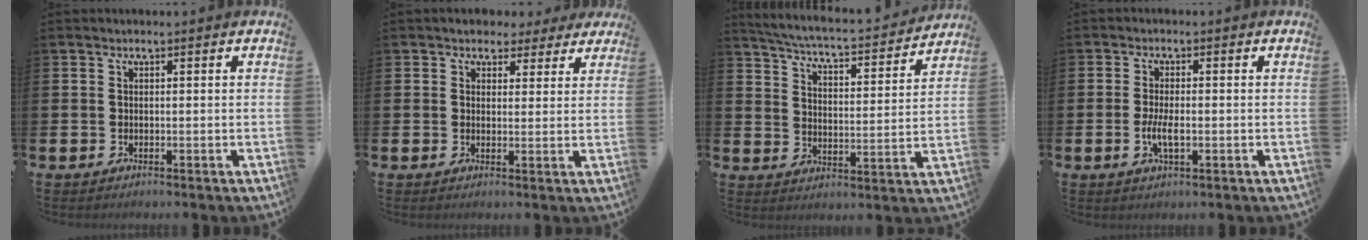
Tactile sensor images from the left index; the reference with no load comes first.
{"total": 3.4, "force": [2.7, 2.1, 0.2], "torque": [-0.004, -0.012, 0.043]}
{"total": 5.1, "force": [4.9, 0.3, 1.6], "torque": [-0.058, -0.043, 0.077]}
{"total": 3.4, "force": [-0.7, 1.2, 3.1], "torque": [-0.060, -0.002, -0.015]}